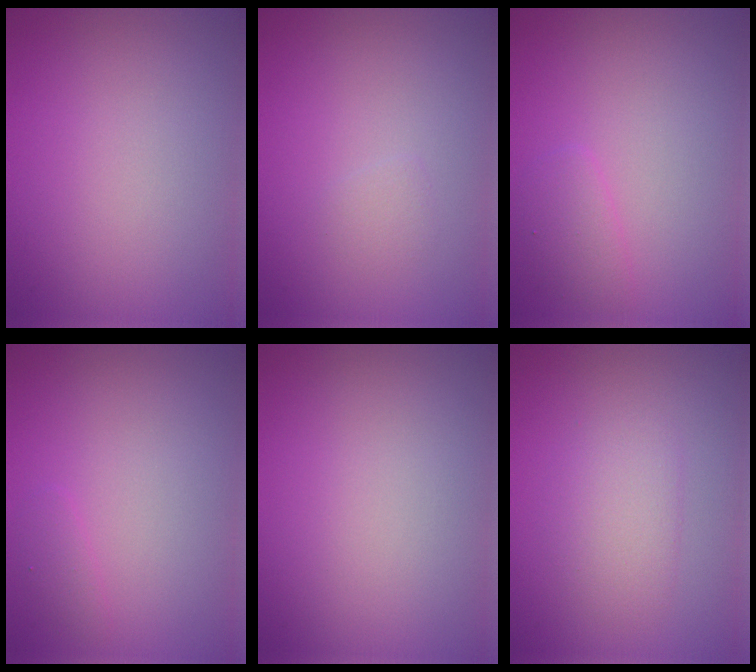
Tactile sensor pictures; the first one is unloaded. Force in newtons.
{"total": 0.7, "press": 0.7, "slide": 0.0}
{"total": 1.4, "press": 1.4, "slide": 0.1}
{"total": 0.8, "press": 0.8, "slide": 0.1}
{"total": 0.0}
{"total": 2.3, "press": 2.2, "slide": 0.1}